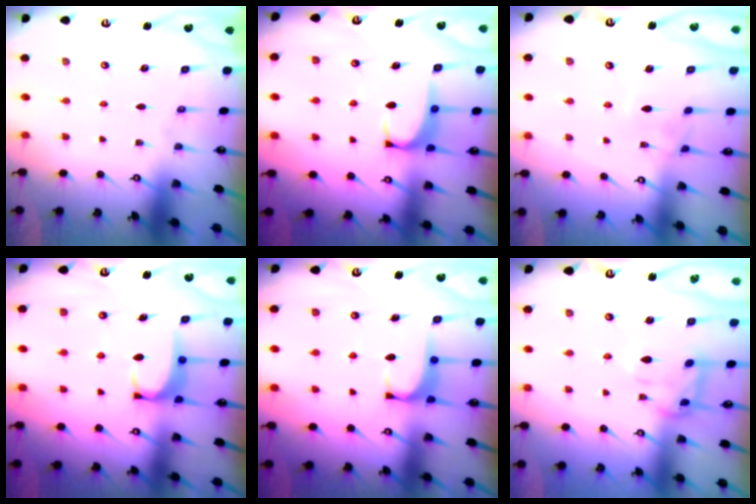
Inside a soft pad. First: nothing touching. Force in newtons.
{"total": 2.2, "press": 2.1, "slide": 0.7}
{"total": 2.2, "press": 2.2, "slide": 0.5}
{"total": 3.4, "press": 3.4, "slide": 0.4}
{"total": 1.6, "press": 1.6, "slide": 0.5}
{"total": 2.6, "press": 2.5, "slide": 0.7}